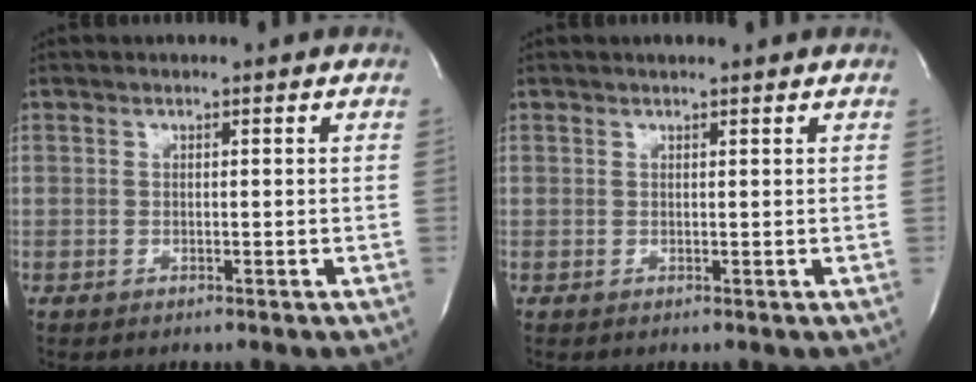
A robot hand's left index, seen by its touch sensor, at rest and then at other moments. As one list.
[{"total": 1.5, "force": [1.4, 0.0, 0.5], "torque": [-0.010, 0.009, 0.023]}]